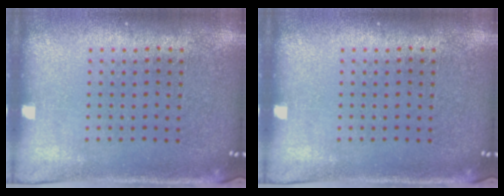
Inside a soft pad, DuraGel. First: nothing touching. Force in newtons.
{"total": 0.0}